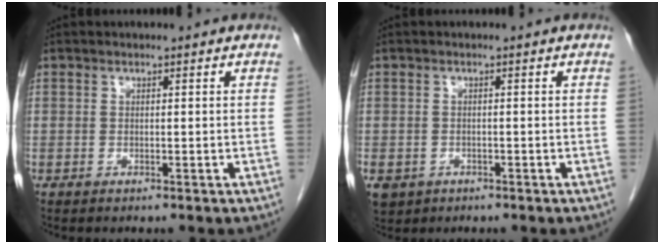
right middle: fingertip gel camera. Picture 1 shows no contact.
{"total": 6.6, "force": [-3.0, 5.3, 2.3], "torque": [-0.067, -0.006, -0.042]}